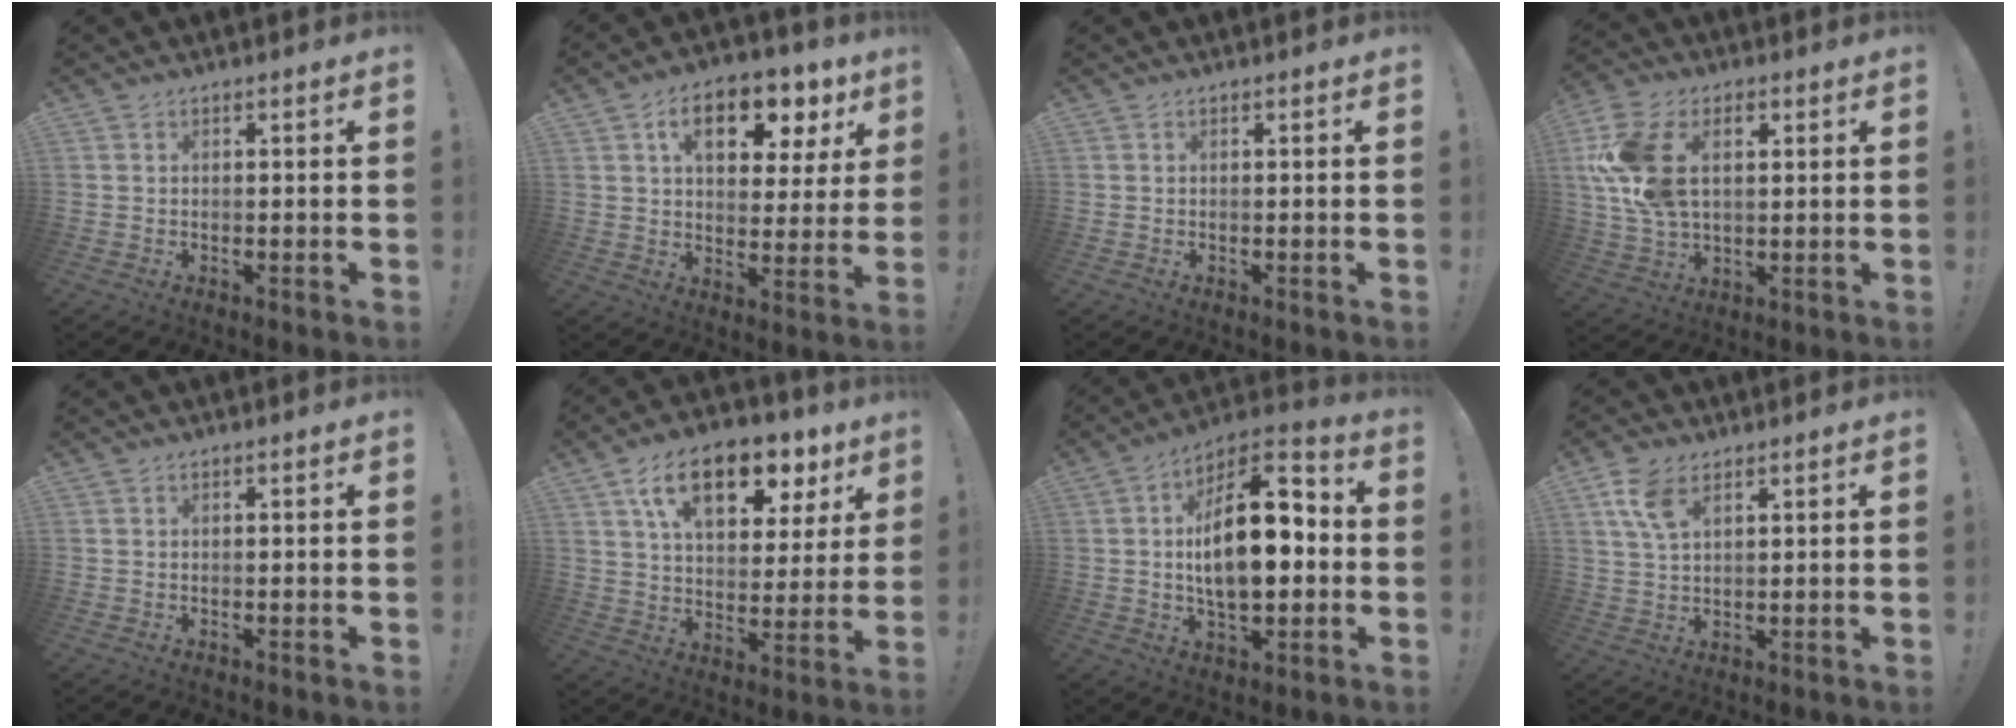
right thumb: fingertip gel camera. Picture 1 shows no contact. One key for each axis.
{"total": 13.6, "fx": 6.9, "fy": 7.4, "fz": 9.1, "tx": -0.133, "ty": -0.029, "tz": 0.116}
{"total": 0.0}
{"total": 15.4, "fx": 4.3, "fy": 10.0, "fz": 10.9, "tx": -0.223, "ty": -0.007, "tz": 0.079}
{"total": 0.0}
{"total": 17.8, "fx": 10.0, "fy": 9.2, "fz": 11.6, "tx": -0.186, "ty": -0.045, "tz": 0.170}
{"total": 19.4, "fx": 0.3, "fy": 10.1, "fz": 16.6, "tx": -0.276, "ty": 0.003, "tz": 0.000}
{"total": 7.6, "fx": 4.2, "fy": 3.7, "fz": 5.1, "tx": -0.104, "ty": -0.012, "tz": 0.080}